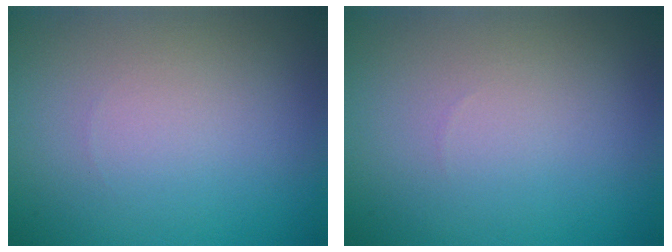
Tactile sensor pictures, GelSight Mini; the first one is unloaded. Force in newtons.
{"total": 0.0}